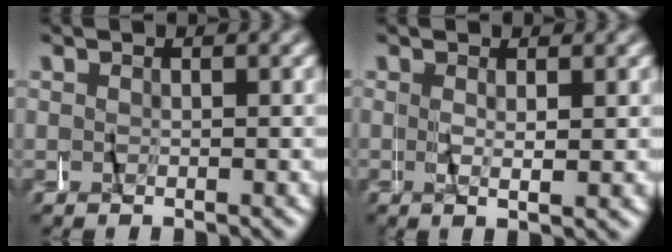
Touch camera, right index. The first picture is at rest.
{"total": 1.0, "force": [0.2, -0.6, 0.7], "torque": [-0.018, -0.001, 0.007]}